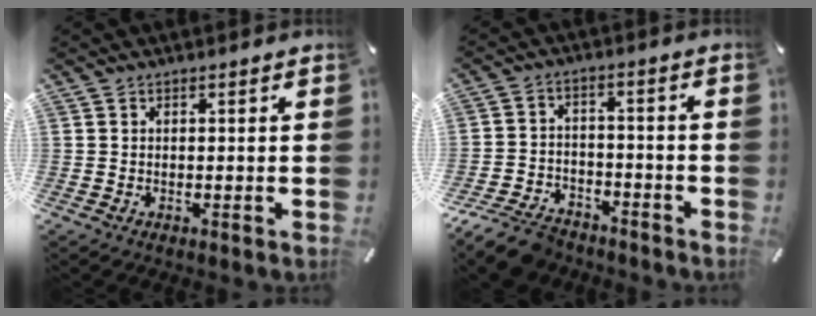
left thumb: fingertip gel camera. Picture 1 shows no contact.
{"total": 8.9, "force": [-7.2, 4.1, 3.2], "torque": [-0.056, 0.037, -0.135]}